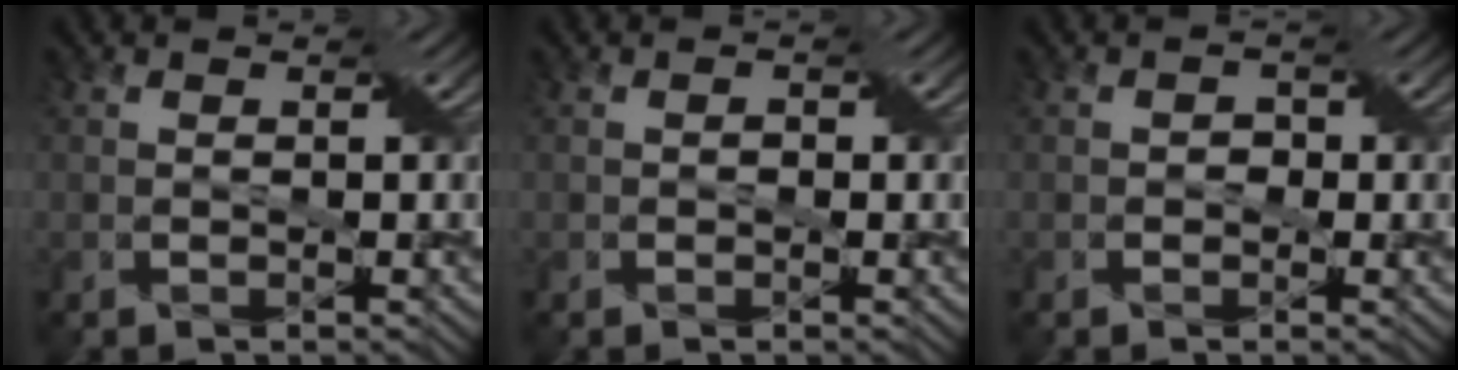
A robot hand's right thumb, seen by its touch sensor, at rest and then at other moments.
{"total": 0.6, "force": [-0.2, 0.4, 0.3], "torque": [-0.004, -0.001, -0.005]}
{"total": 1.0, "force": [-0.3, 0.9, 0.3], "torque": [-0.005, -0.001, -0.006]}